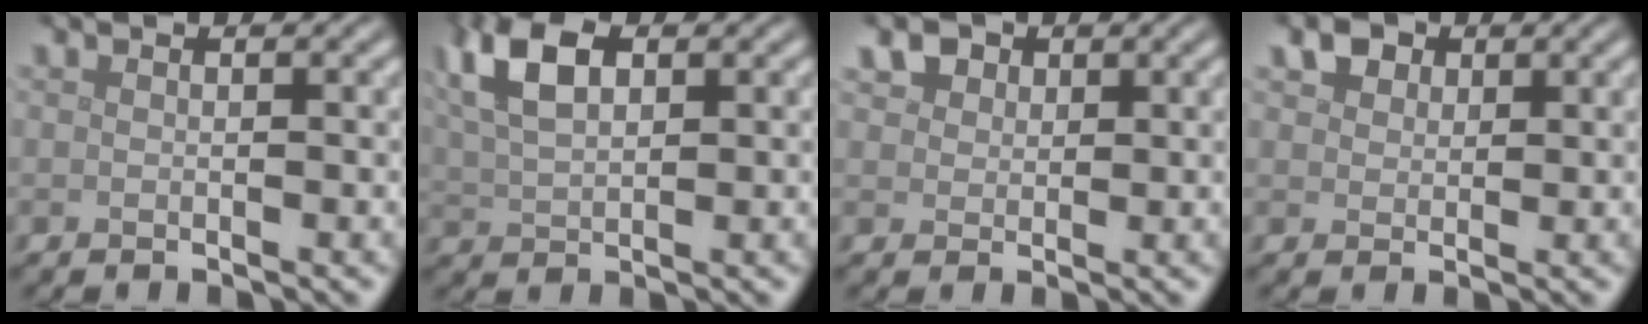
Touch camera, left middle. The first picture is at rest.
{"total": 6.3, "force": [2.7, 3.3, 4.6], "torque": [-0.107, 0.015, 0.051]}
{"total": 4.2, "force": [2.5, 2.8, 1.9], "torque": [-0.052, 0.007, 0.040]}
{"total": 2.8, "force": [1.7, 1.8, 1.2], "torque": [-0.027, -0.002, 0.031]}